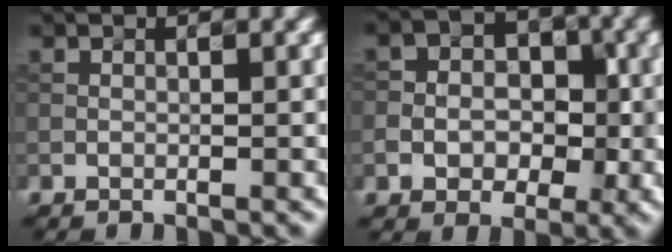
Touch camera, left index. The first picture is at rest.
{"total": 4.2, "force": [-0.7, 3.4, 2.4], "torque": [-0.019, 0.004, -0.015]}